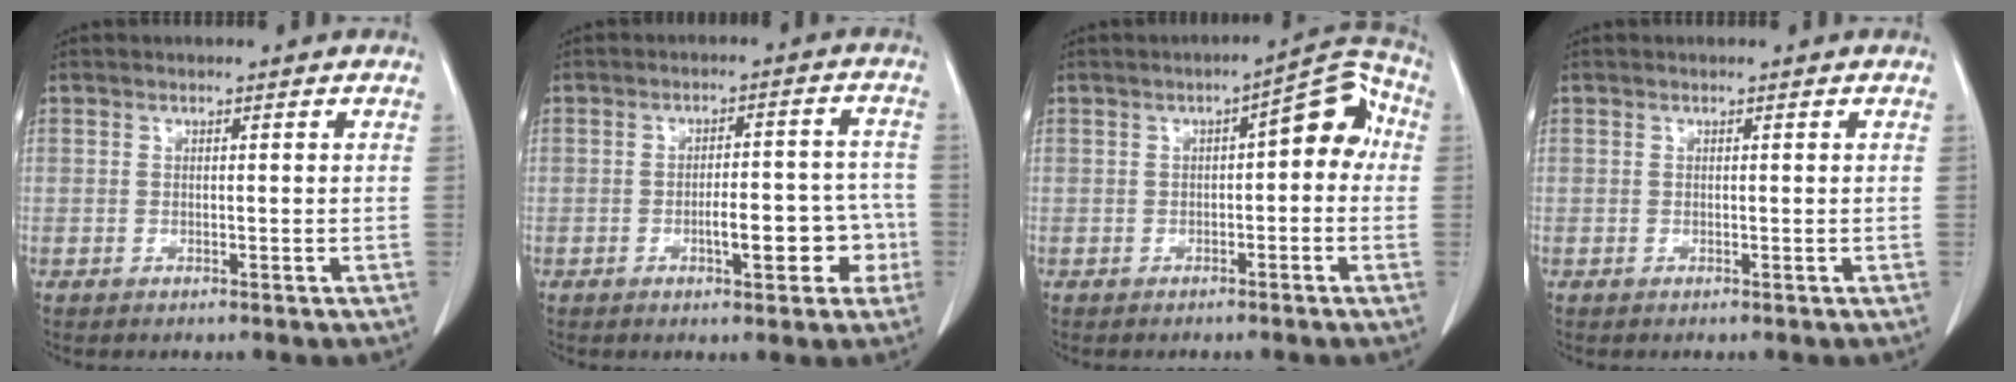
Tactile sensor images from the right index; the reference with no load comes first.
{"total": 7.3, "force": [-2.6, 2.6, 6.3], "torque": [-0.079, 0.026, -0.031]}
{"total": 7.1, "force": [-0.1, 2.8, 6.5], "torque": [-0.076, 0.036, -0.006]}
{"total": 0.0}